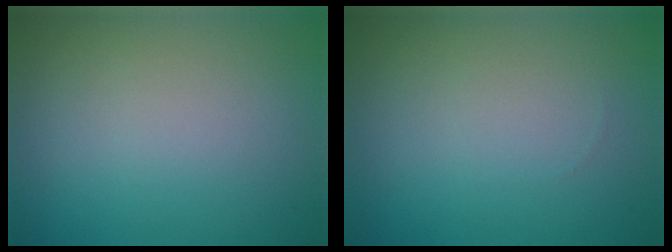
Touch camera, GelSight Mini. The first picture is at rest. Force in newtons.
{"total": 0.0}